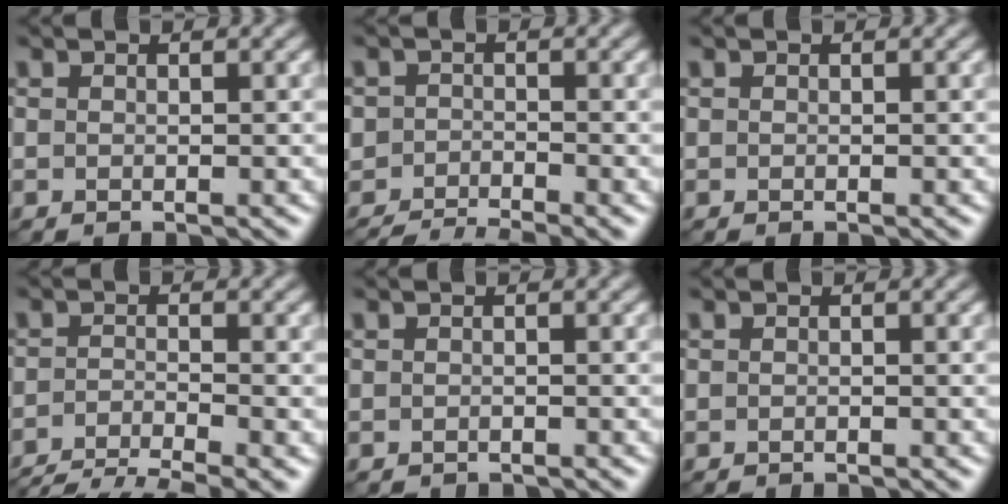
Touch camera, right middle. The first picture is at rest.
{"total": 5.0, "force": [-4.7, 0.9, 1.7], "torque": [-0.029, -0.013, -0.086]}
{"total": 0.0}
{"total": 5.5, "force": [-4.5, 1.0, 2.9], "torque": [-0.051, -0.013, -0.085]}
{"total": 1.1, "force": [-1.1, 0.0, -0.1], "torque": [0.006, -0.006, -0.018]}
{"total": 0.8, "force": [-0.8, -0.1, -0.1], "torque": [0.004, -0.005, -0.014]}